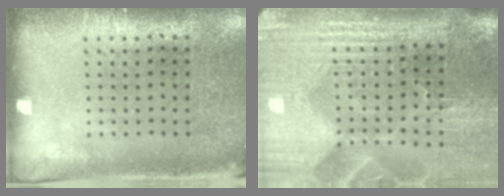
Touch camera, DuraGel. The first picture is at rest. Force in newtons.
{"total": 4.9, "press": 4.2, "slide": 2.5}